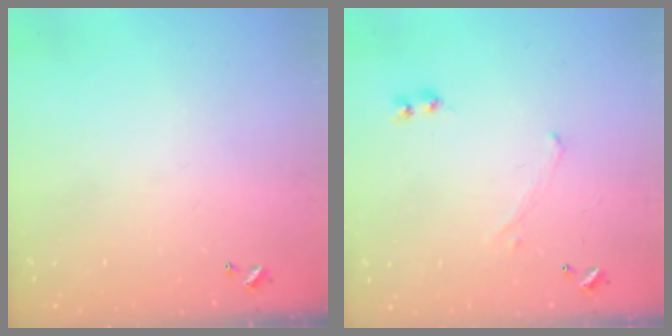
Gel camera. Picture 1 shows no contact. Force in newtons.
{"total": 0.0}